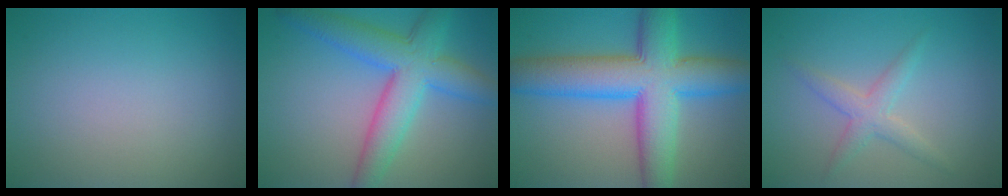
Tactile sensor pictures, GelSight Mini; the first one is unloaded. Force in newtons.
{"total": 7.0, "press": 7.0, "slide": 0.2}
{"total": 11.0, "press": 11.0, "slide": 0.1}
{"total": 2.3, "press": 2.3, "slide": 0.1}